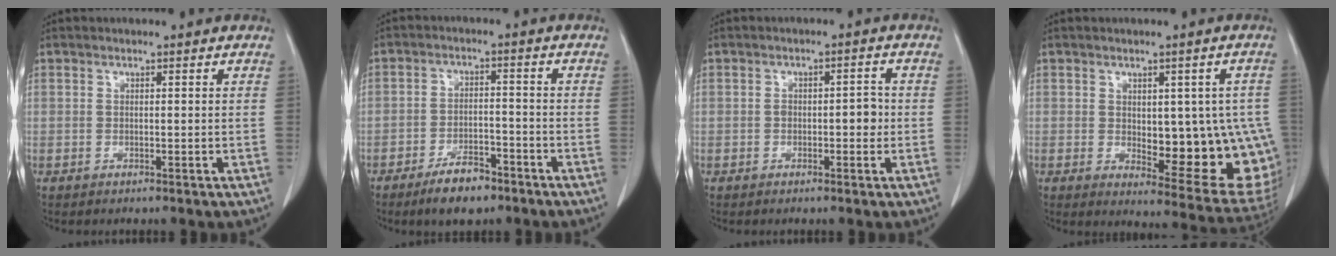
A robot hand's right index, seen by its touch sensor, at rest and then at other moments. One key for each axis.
{"total": 6.5, "fx": -4.7, "fy": 2.5, "fz": 3.7, "tx": -0.069, "ty": 0.001, "tz": -0.077}
{"total": 3.1, "fx": -0.5, "fy": 1.5, "fz": 2.6, "tx": -0.034, "ty": 0.010, "tz": -0.006}
{"total": 15.9, "fx": -1.6, "fy": 6.3, "fz": 14.5, "tx": -0.123, "ty": 0.005, "tz": 0.004}